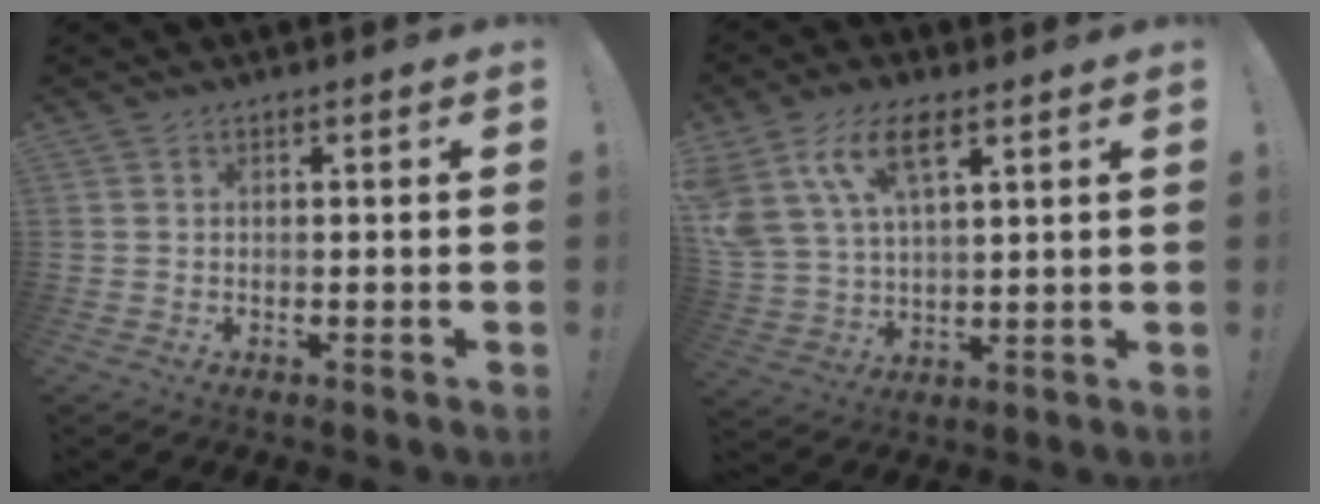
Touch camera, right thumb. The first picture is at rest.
{"total": 13.1, "force": [7.3, 6.2, 9.0], "torque": [-0.186, -0.021, 0.135]}